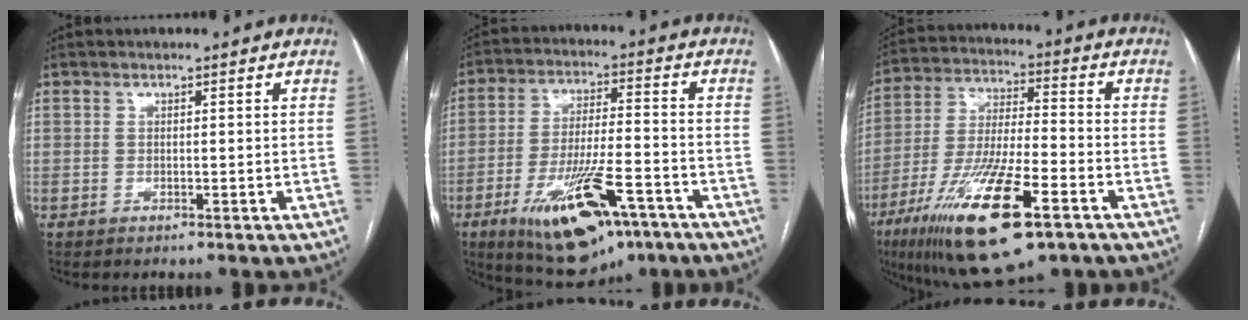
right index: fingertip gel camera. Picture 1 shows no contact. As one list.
[{"total": 16.9, "force": [-9.1, 5.0, 13.3], "torque": [-0.230, -0.014, -0.141]}, {"total": 19.3, "force": [-10.1, 3.9, 16.0], "torque": [-0.323, -0.034, -0.172]}]